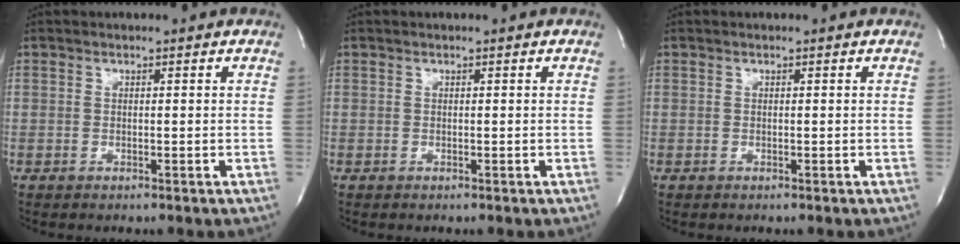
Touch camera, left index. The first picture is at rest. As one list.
[{"total": 0.0}, {"total": 0.0}]